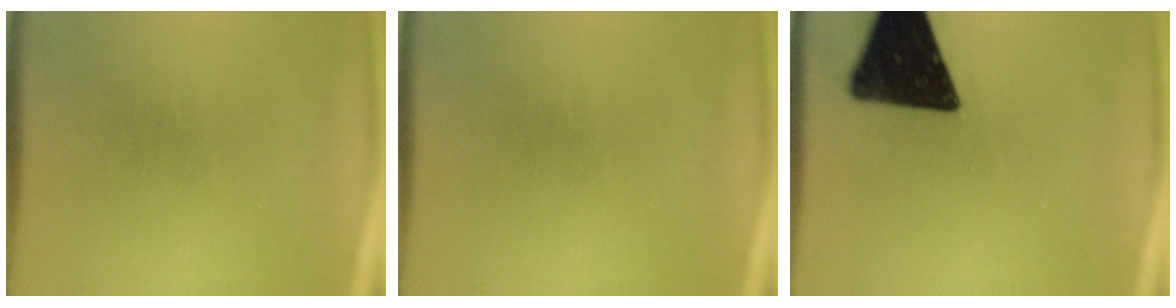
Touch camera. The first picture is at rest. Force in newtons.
{"total": 0.0}
{"total": 19.6}